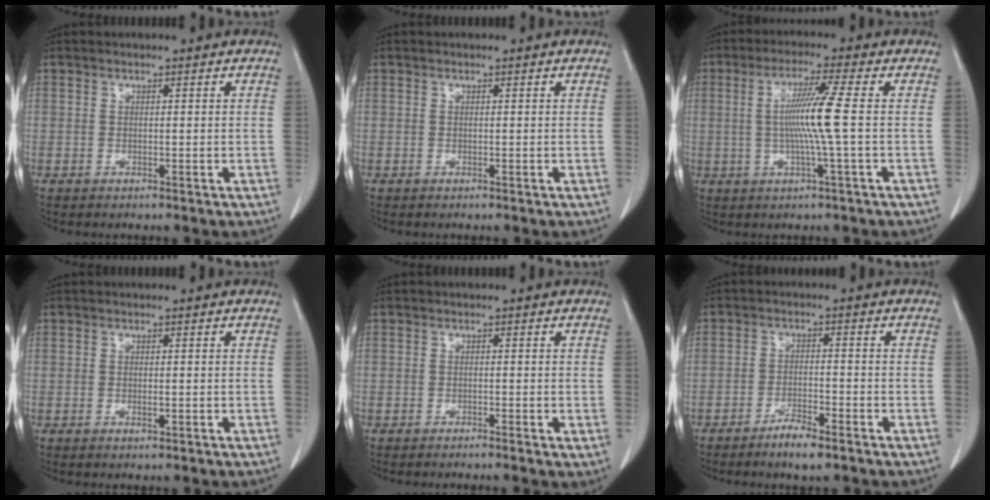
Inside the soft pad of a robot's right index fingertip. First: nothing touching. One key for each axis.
{"total": 0.0}
{"total": 7.7, "fx": 0.0, "fy": -1.6, "fz": 7.5, "tx": -0.146, "ty": 0.000, "tz": 0.001}
{"total": 0.7, "fx": -0.2, "fy": 0.2, "fz": 0.7, "tx": -0.012, "ty": -0.002, "tz": -0.002}
{"total": 1.3, "fx": -1.0, "fy": 0.0, "fz": 0.9, "tx": -0.013, "ty": -0.001, "tz": -0.016}
{"total": 4.4, "fx": -3.2, "fy": 0.6, "fz": 2.9, "tx": -0.054, "ty": -0.003, "tz": -0.055}